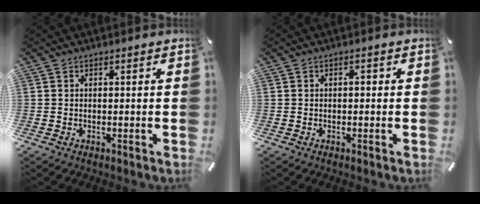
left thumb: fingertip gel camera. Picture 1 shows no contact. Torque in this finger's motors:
{"motor_torque": [0.32, -0.16, 0.15, 0.15, -0.01]}